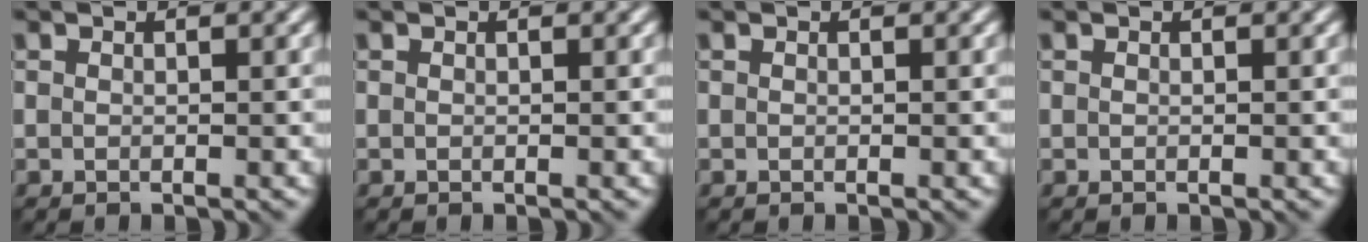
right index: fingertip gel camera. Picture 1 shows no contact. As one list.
[{"total": 0.0}, {"total": 0.0}, {"total": 0.0}]